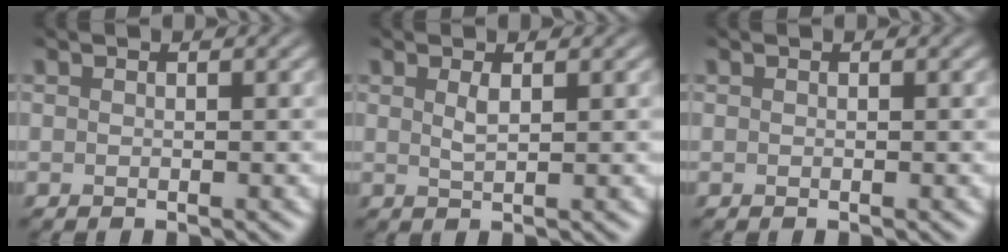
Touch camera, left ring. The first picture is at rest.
{"total": 1.2, "force": [0.6, 0.3, 1.0], "torque": [-0.021, -0.001, 0.011]}
{"total": 0.0}